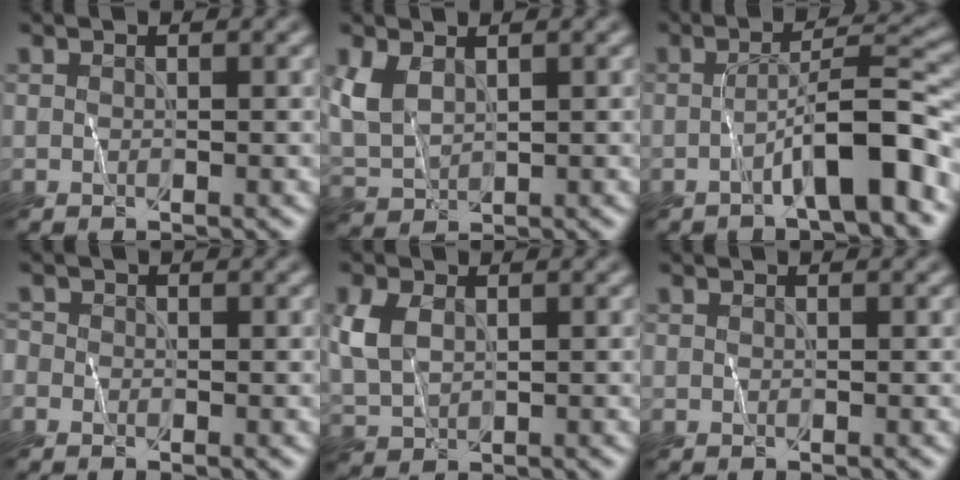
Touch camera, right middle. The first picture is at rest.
{"total": 3.6, "force": [1.3, 2.2, 2.6], "torque": [-0.074, 0.002, 0.030]}
{"total": 5.8, "force": [-2.7, 0.8, 5.0], "torque": [-0.078, 0.022, -0.046]}
{"total": 0.8, "force": [-0.5, 0.7, 0.1], "torque": [0.001, -0.001, -0.012]}
{"total": 3.9, "force": [0.9, 2.7, 2.8], "torque": [-0.077, 0.005, 0.022]}
{"total": 0.0}